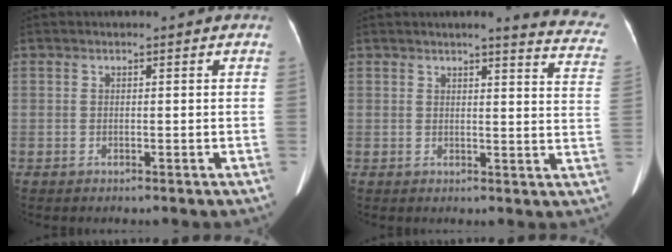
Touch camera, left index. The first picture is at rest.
{"total": 11.2, "force": [10.0, 0.6, 5.0], "torque": [-0.036, -0.057, 0.079]}